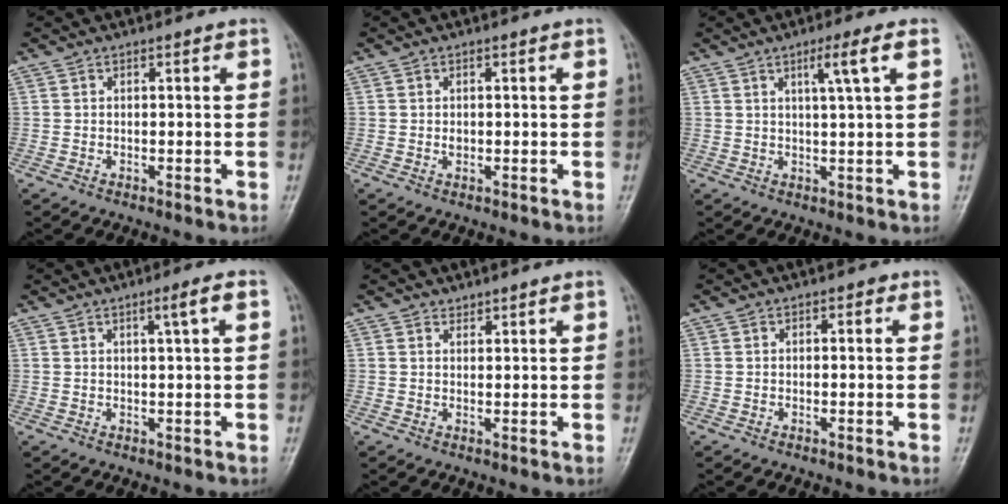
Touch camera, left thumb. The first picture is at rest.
{"total": 1.1, "force": [0.2, 0.9, 0.7], "torque": [-0.006, 0.001, 0.003]}
{"total": 4.7, "force": [2.0, -0.3, 4.2], "torque": [-0.076, -0.006, 0.035]}
{"total": 2.8, "force": [1.2, -0.1, 2.6], "torque": [-0.044, -0.002, 0.021]}
{"total": 1.4, "force": [1.3, 0.6, 0.1], "torque": [0.011, -0.010, 0.018]}
{"total": 1.0, "force": [0.3, 0.8, 0.6], "torque": [0.004, 0.003, -0.002]}